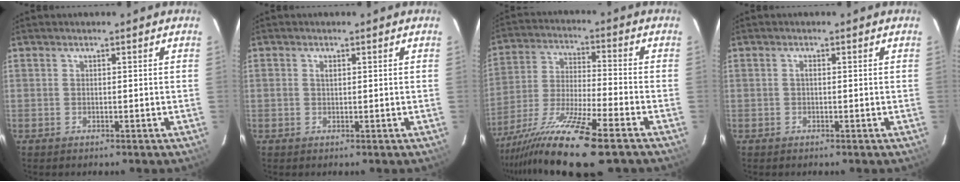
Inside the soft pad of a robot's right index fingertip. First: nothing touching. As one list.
[{"total": 0.9, "force": [0.3, 0.6, 0.7], "torque": [-0.012, 0.003, 0.004]}, {"total": 17.8, "force": [-13.2, 1.3, 11.9], "torque": [-0.244, -0.046, -0.239]}, {"total": 0.7, "force": [0.0, 0.3, 0.6], "torque": [-0.011, 0.004, -0.002]}]